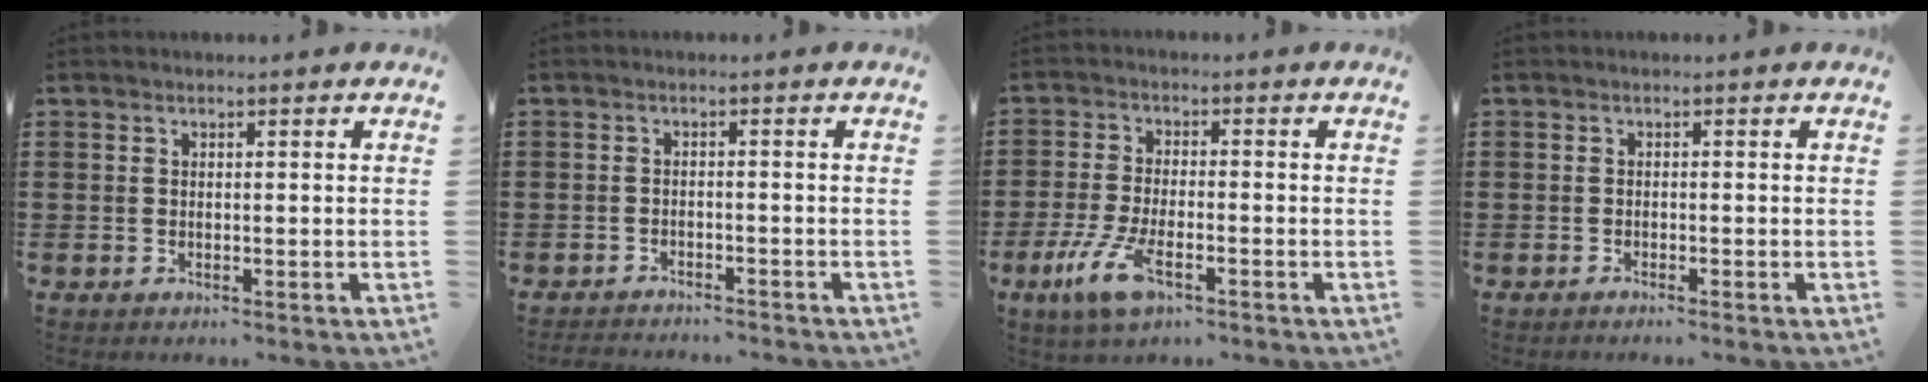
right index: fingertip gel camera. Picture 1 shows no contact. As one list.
[{"total": 2.1, "force": [-2.1, 0.0, -0.2], "torque": [-0.003, 0.000, -0.045]}, {"total": 6.9, "force": [-3.3, 2.2, 5.6], "torque": [-0.138, -0.017, -0.064]}, {"total": 0.8, "force": [-0.8, -0.2, 0.1], "torque": [-0.004, -0.003, -0.015]}]